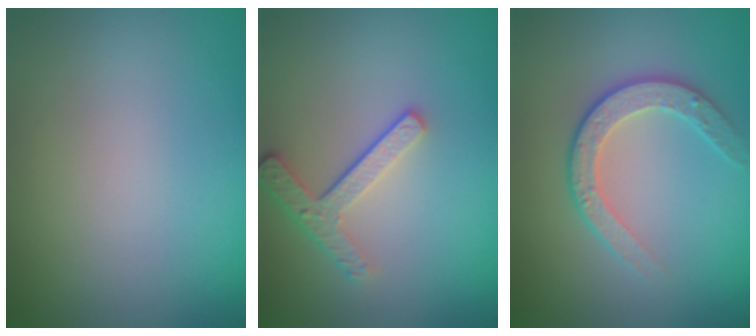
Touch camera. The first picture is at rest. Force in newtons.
{"total": 2.9, "press": 2.4, "slide": 1.6}
{"total": 3.0, "press": 2.7, "slide": 1.3}